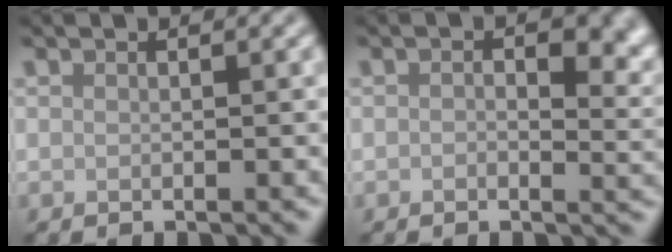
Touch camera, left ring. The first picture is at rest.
{"total": 5.1, "force": [1.1, 2.8, 4.1], "torque": [-0.036, -0.001, 0.010]}